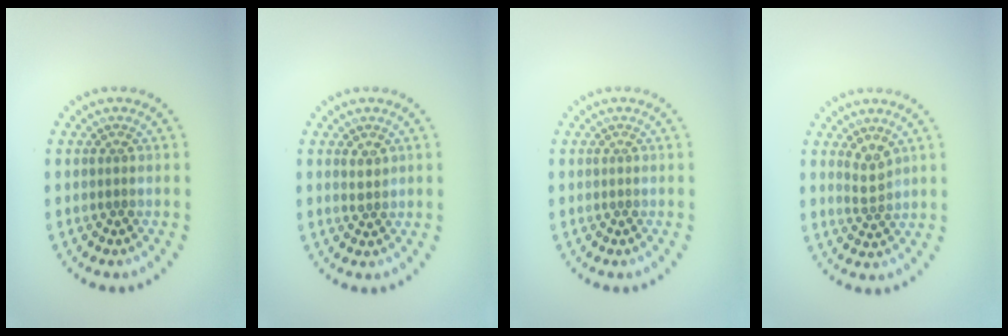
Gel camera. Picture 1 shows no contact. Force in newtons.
{"total": 1.1, "press": 0.9, "slide": 0.6}
{"total": 0.0}
{"total": 1.6, "press": 1.3, "slide": 1.0}